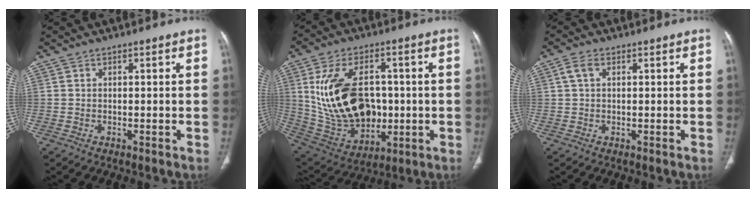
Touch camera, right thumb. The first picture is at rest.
{"total": 21.1, "force": [1.3, 14.1, 15.6], "torque": [-0.269, -0.001, 0.051]}
{"total": 2.5, "force": [0.8, 1.5, 1.8], "torque": [-0.043, 0.009, 0.017]}